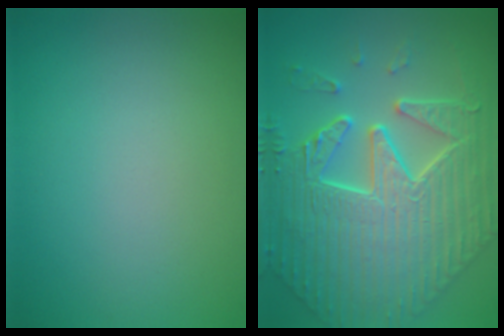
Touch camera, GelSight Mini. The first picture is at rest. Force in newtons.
{"total": 9.8, "press": 7.4, "slide": 6.3}